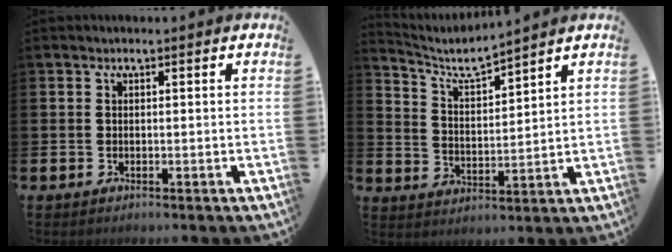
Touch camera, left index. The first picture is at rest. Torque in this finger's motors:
{"motor_torque": [-0.06, -0.04, -0.01, 0.00]}